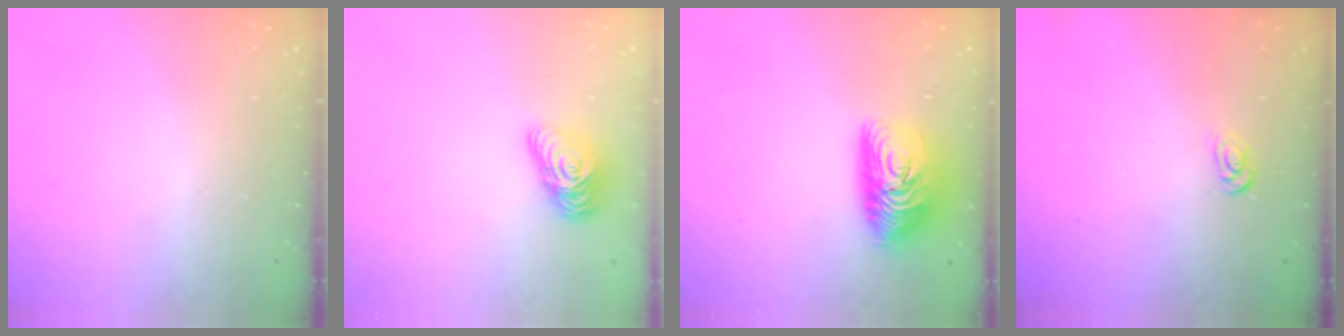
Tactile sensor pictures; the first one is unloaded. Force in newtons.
{"total": 11.5, "press": 11.5, "slide": 0.4}
{"total": 14.0, "press": 14.0, "slide": 0.9}
{"total": 2.6, "press": 2.6, "slide": 0.4}